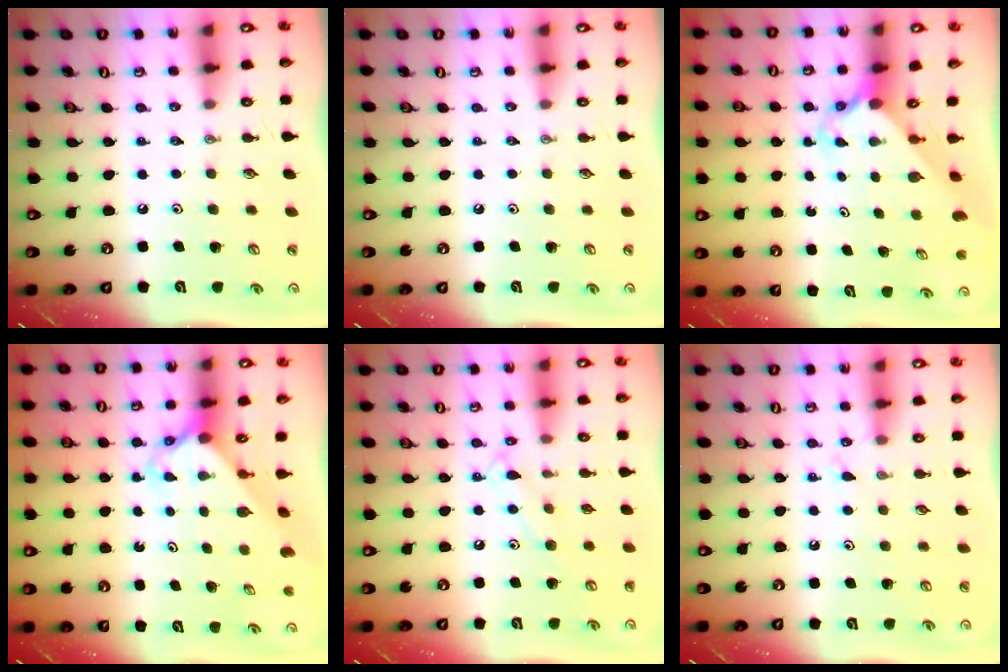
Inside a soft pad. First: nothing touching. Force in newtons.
{"total": 0.0}
{"total": 2.3, "press": 2.3, "slide": 0.2}
{"total": 2.6, "press": 2.6, "slide": 0.1}
{"total": 9.4, "press": 9.3, "slide": 0.7}
{"total": 6.3, "press": 6.3, "slide": 0.7}